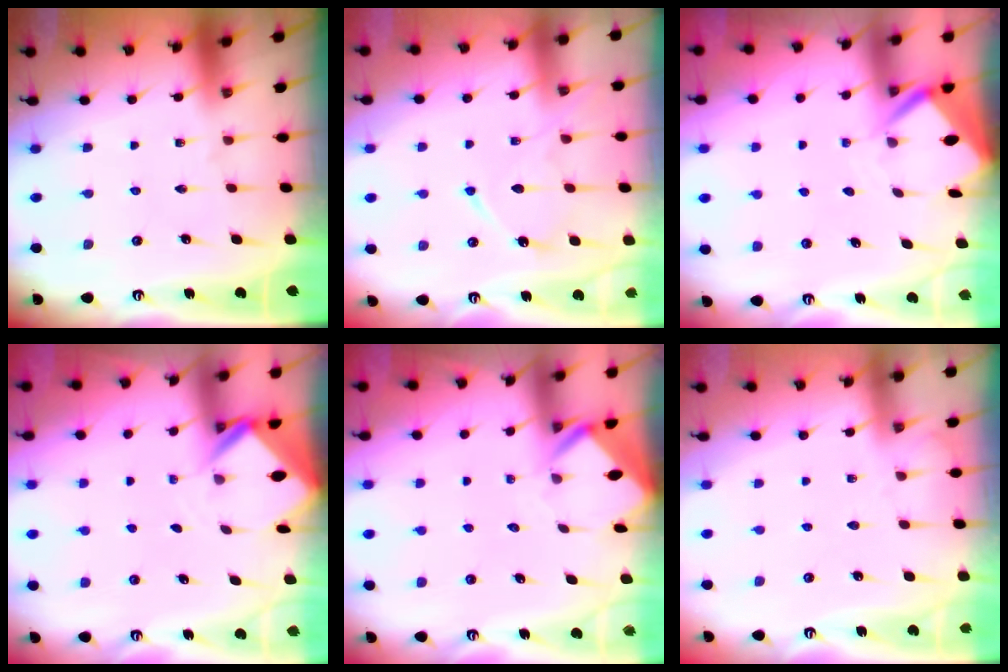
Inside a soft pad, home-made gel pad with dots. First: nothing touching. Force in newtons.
{"total": 11.4, "press": 11.3, "slide": 1.3}
{"total": 3.3, "press": 3.3, "slide": 0.3}
{"total": 2.7, "press": 2.7, "slide": 0.2}
{"total": 3.0, "press": 3.0, "slide": 0.2}
{"total": 3.0, "press": 3.0, "slide": 0.5}